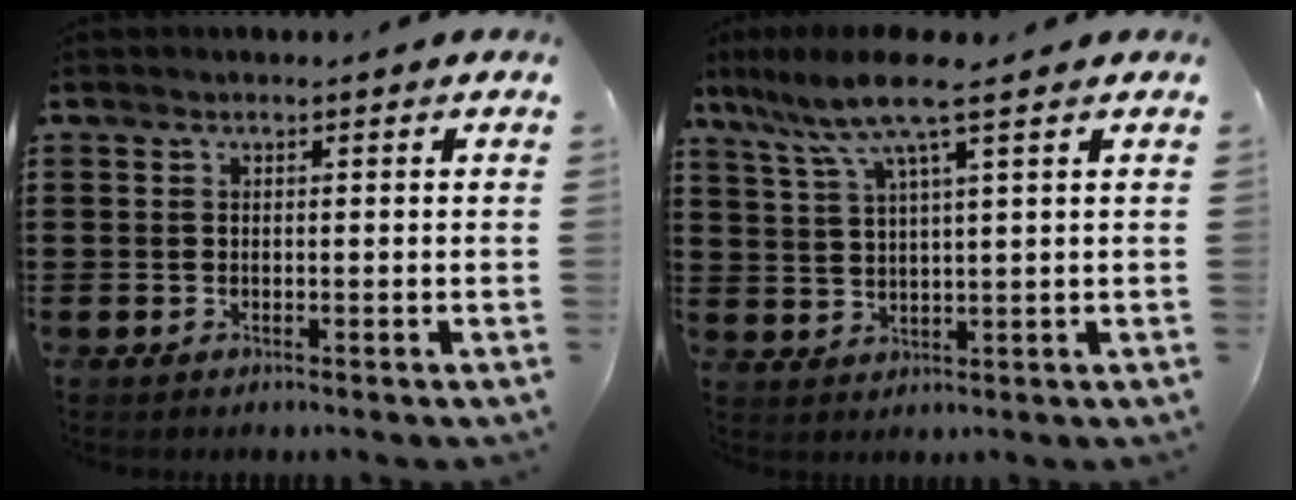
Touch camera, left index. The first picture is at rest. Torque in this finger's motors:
{"motor_torque": [1.54, -0.60, 0.68, 0.21]}